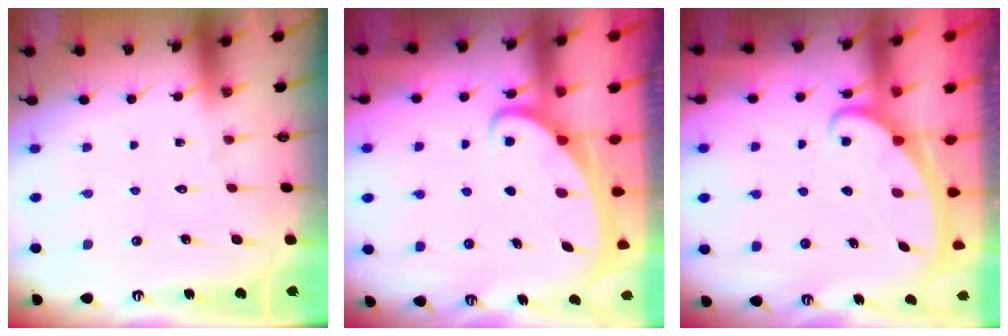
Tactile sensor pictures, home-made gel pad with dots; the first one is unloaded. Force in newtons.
{"total": 2.1, "press": 2.1, "slide": 0.3}
{"total": 2.4, "press": 2.3, "slide": 0.4}